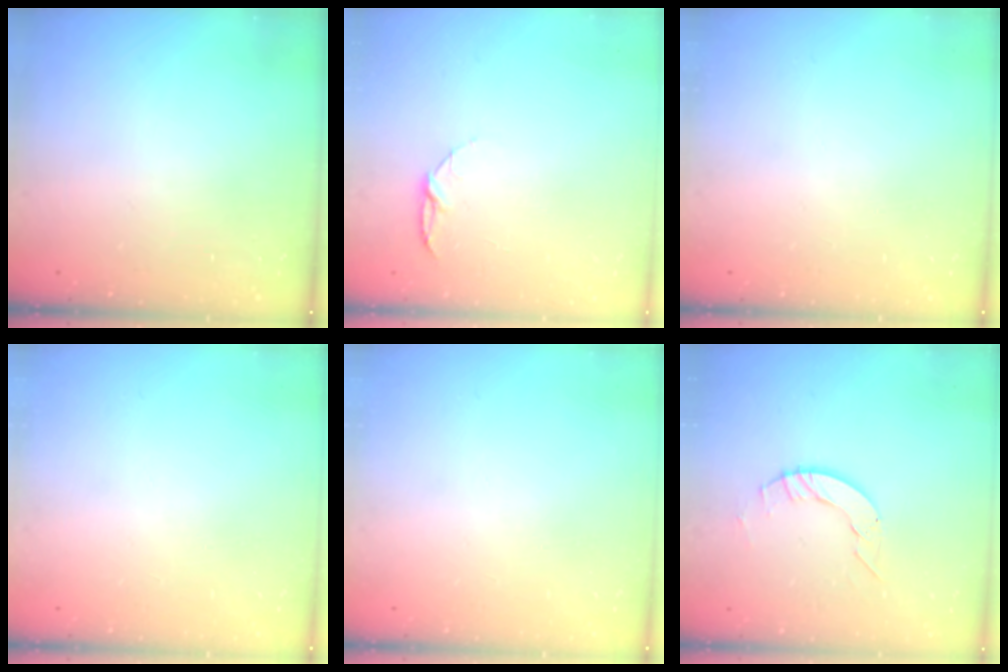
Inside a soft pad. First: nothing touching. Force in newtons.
{"total": 4.9, "press": 4.8, "slide": 0.6}
{"total": 0.0}
{"total": 0.0}
{"total": 0.0}
{"total": 5.5, "press": 5.5, "slide": 0.2}